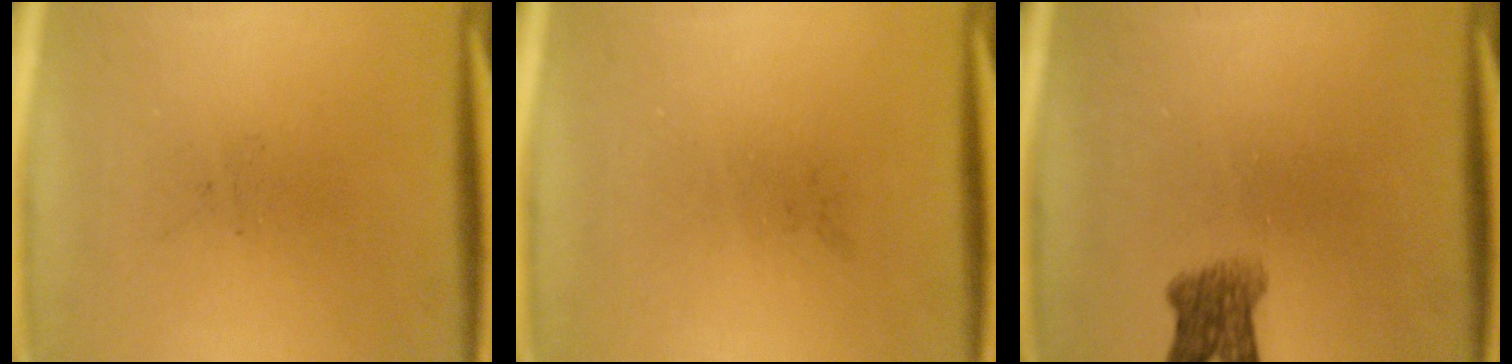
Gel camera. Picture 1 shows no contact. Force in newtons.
{"total": 0.0}
{"total": 4.0}